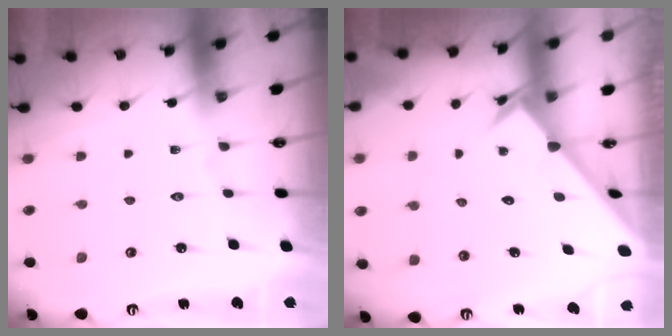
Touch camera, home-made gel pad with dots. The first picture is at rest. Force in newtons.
{"total": 2.5, "press": 2.5, "slide": 0.2}